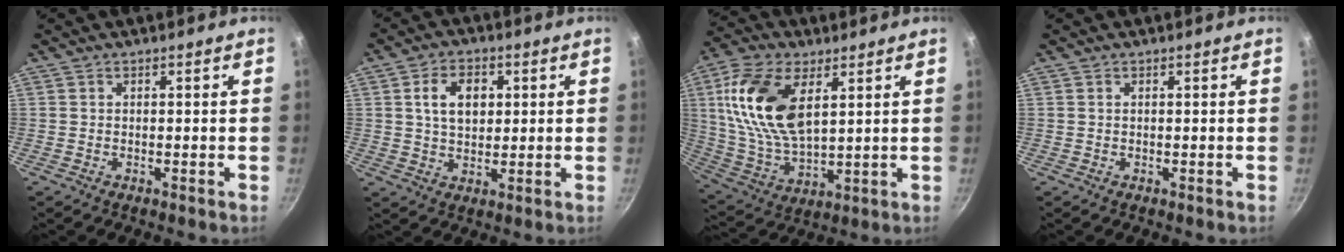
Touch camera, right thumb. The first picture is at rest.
{"total": 7.9, "force": [1.9, 5.4, 5.5], "torque": [-0.074, 0.001, 0.030]}
{"total": 18.1, "force": [5.6, 9.7, 14.2], "torque": [-0.271, -0.012, 0.115]}
{"total": 0.0}